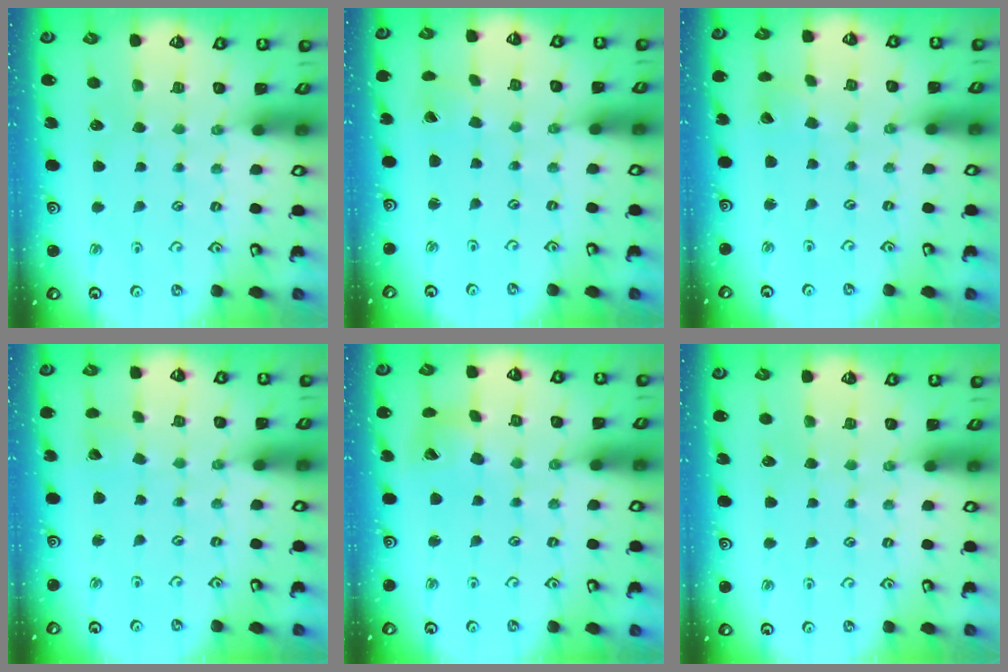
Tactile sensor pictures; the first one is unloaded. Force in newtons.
{"total": 0.7, "press": 0.5, "slide": 0.4}
{"total": 2.1, "press": 2.1, "slide": 0.3}
{"total": 2.9, "press": 2.9, "slide": 0.2}
{"total": 8.8, "press": 8.7, "slide": 1.2}
{"total": 0.0}